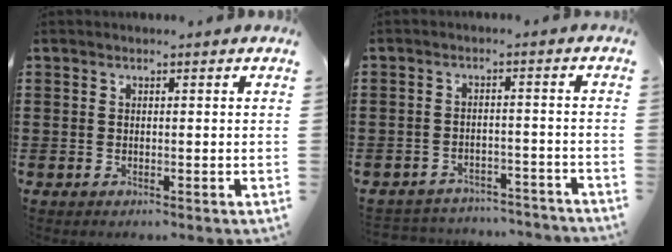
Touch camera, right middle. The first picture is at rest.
{"total": 3.3, "force": [-3.3, 0.3, 0.0], "torque": [-0.005, 0.002, -0.070]}